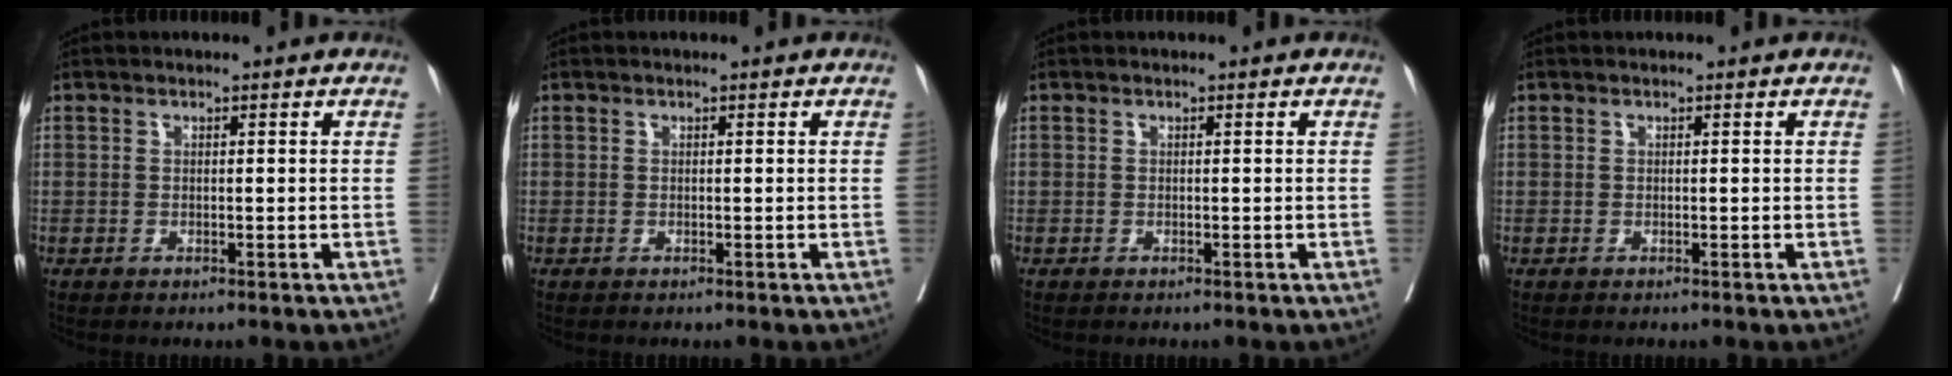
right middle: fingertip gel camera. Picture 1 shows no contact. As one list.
[{"total": 0.0}, {"total": 0.0}, {"total": 0.0}]